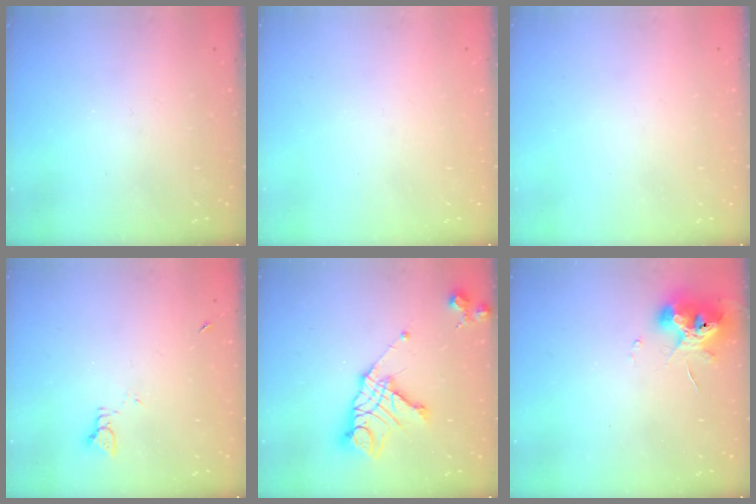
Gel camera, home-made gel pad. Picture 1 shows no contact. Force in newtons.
{"total": 0.0}
{"total": 0.0}
{"total": 1.7, "press": 1.7, "slide": 0.2}
{"total": 15.7, "press": 15.6, "slide": 1.6}
{"total": 12.5, "press": 12.4, "slide": 2.0}